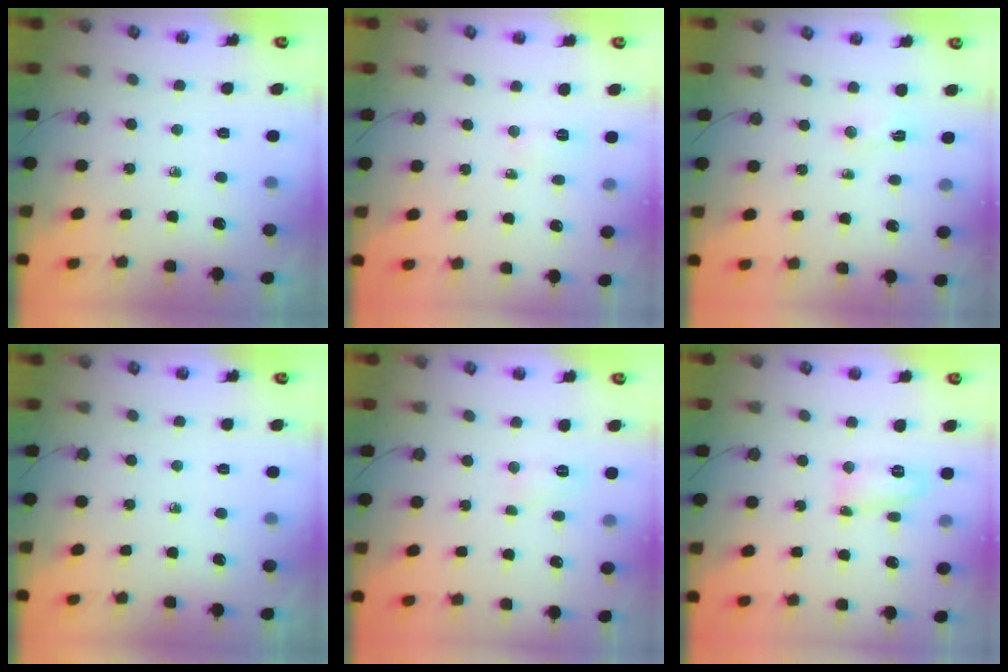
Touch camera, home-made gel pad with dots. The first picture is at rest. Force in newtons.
{"total": 3.4, "press": 3.3, "slide": 0.9}
{"total": 2.2, "press": 2.1, "slide": 0.7}
{"total": 0.0}
{"total": 4.7, "press": 4.7, "slide": 0.5}
{"total": 21.8, "press": 9.7, "slide": 19.6}